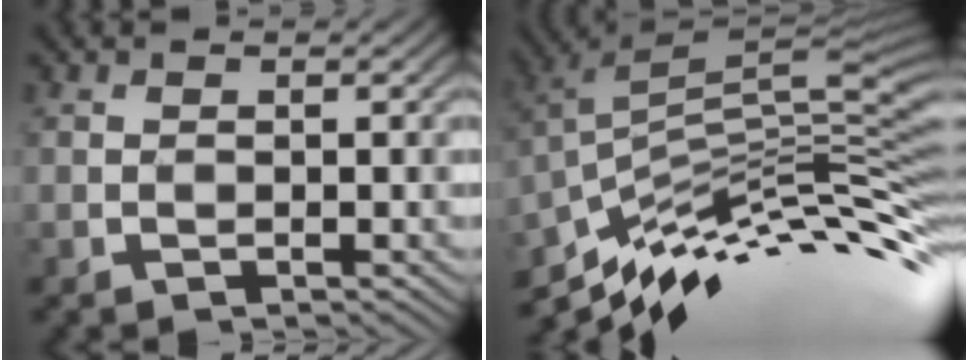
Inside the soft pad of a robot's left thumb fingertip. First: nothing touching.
{"total": 12.0, "force": [-5.2, 3.0, 10.4], "torque": [-0.205, 0.012, -0.087]}